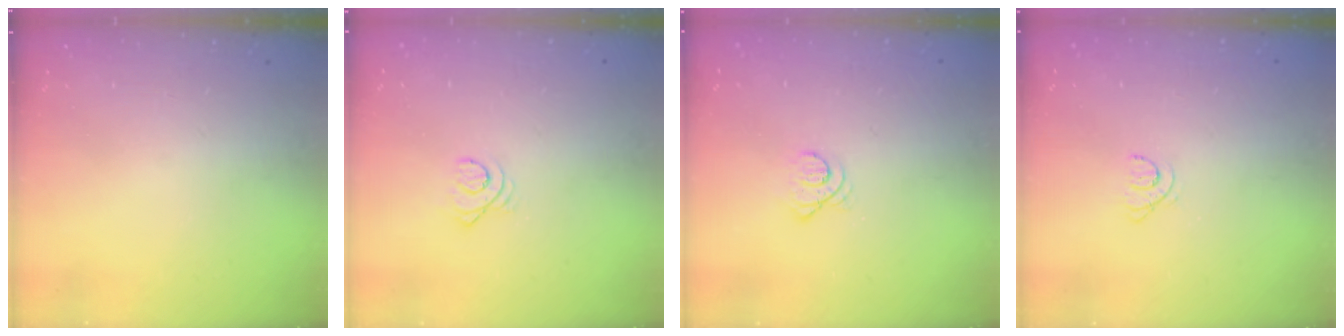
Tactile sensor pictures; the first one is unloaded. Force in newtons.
{"total": 2.6, "press": 2.6, "slide": 0.3}
{"total": 3.2, "press": 3.2, "slide": 0.7}
{"total": 3.6, "press": 3.6, "slide": 0.4}